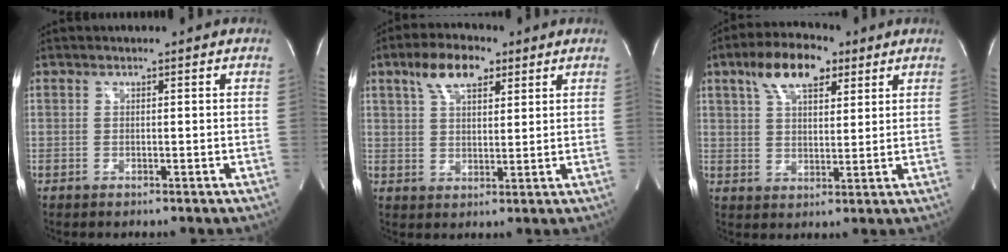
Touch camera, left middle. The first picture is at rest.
{"total": 7.5, "force": [4.3, 3.3, 5.1], "torque": [-0.099, 0.019, 0.078]}
{"total": 9.6, "force": [5.4, 4.2, 6.7], "torque": [-0.125, 0.022, 0.097]}